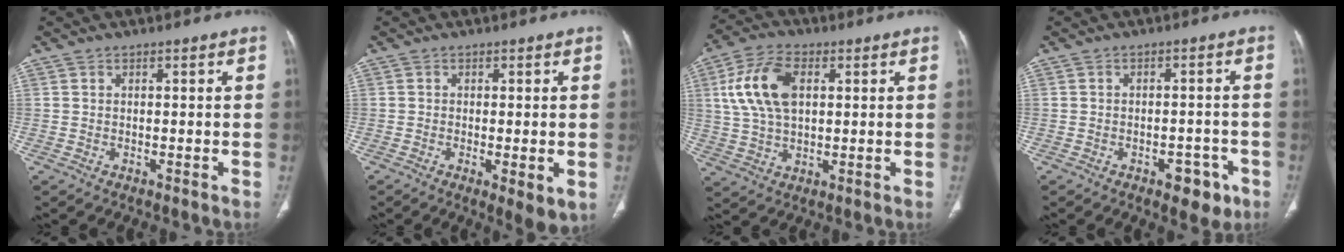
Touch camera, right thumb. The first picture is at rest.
{"total": 5.4, "force": [-1.4, 1.6, 4.9], "torque": [-0.079, -0.016, -0.020]}
{"total": 12.3, "force": [3.0, 7.1, 9.6], "torque": [-0.190, 0.008, 0.056]}
{"total": 5.8, "force": [-3.0, 3.3, 3.7], "torque": [-0.024, 0.018, -0.034]}